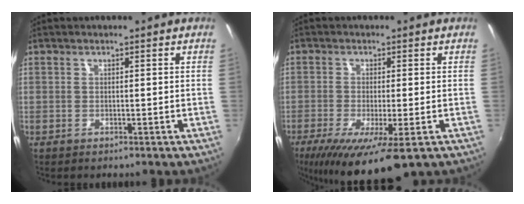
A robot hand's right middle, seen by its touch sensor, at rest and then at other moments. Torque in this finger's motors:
{"motor_torque": [1.08, -1.06, 0.32, 0.21]}